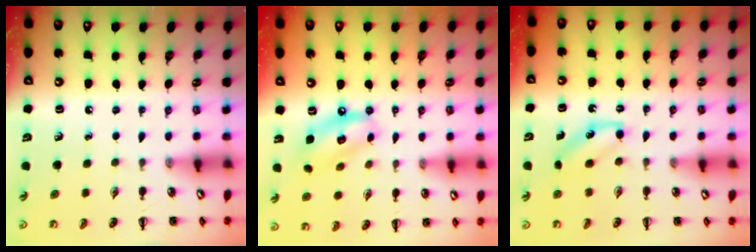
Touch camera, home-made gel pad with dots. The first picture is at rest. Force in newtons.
{"total": 9.5, "press": 9.3, "slide": 2.1}
{"total": 4.8, "press": 4.6, "slide": 1.4}